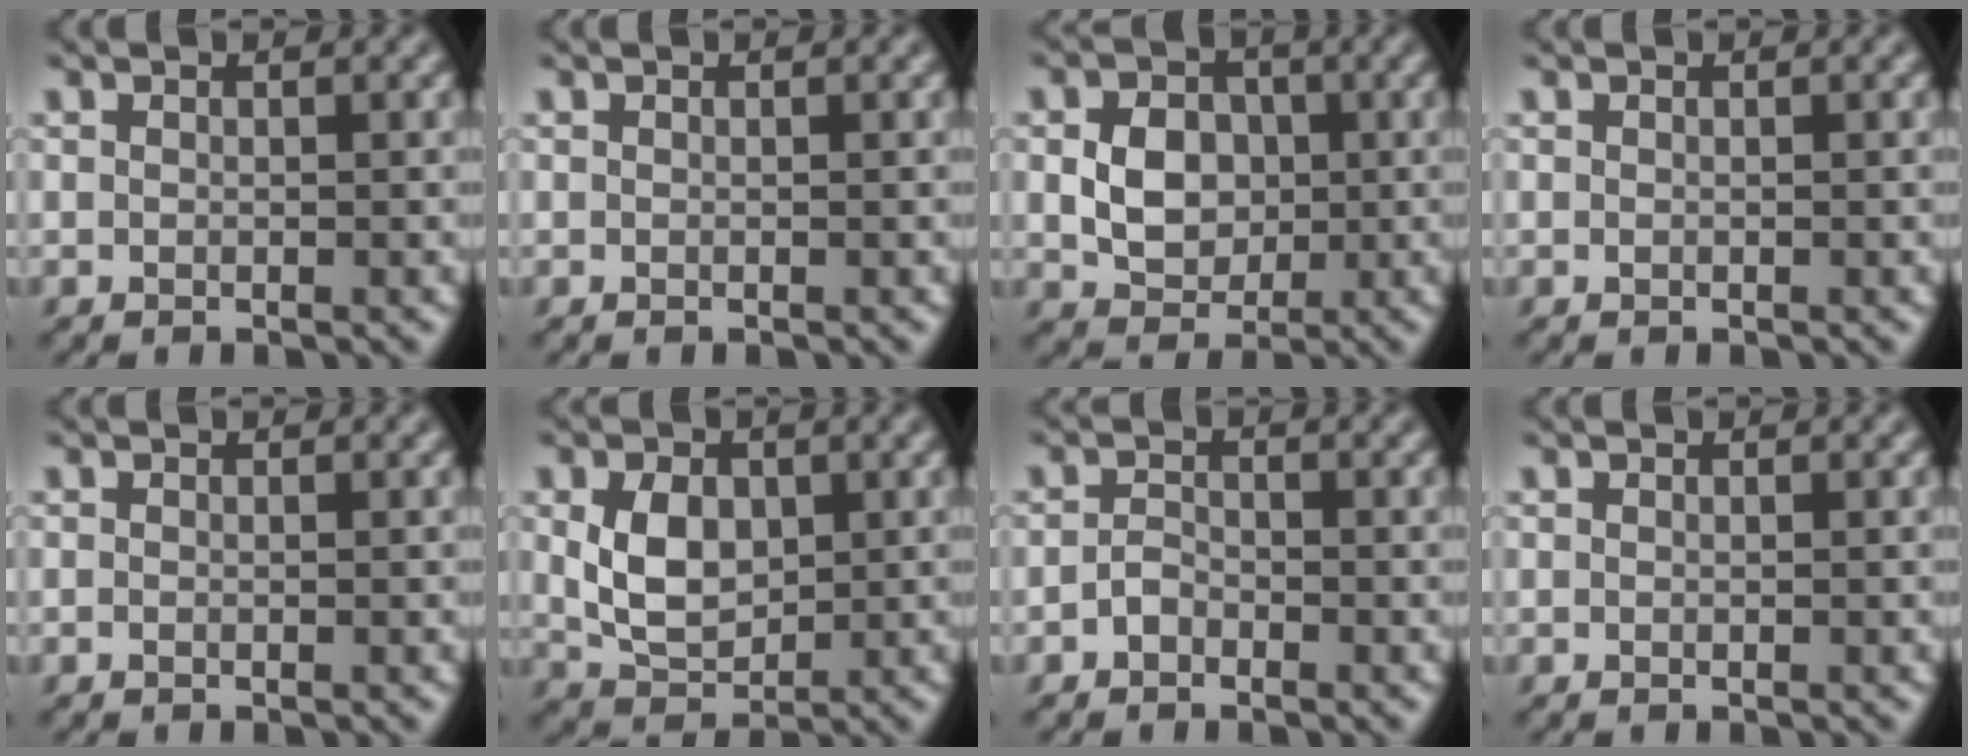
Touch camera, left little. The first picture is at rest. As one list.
[{"total": 0.0}, {"total": 4.5, "force": [-0.1, 3.6, 2.7], "torque": [-0.055, 0.001, -0.003]}, {"total": 0.0}, {"total": 0.0}, {"total": 4.5, "force": [0.5, 3.2, 3.2], "torque": [-0.076, -0.002, 0.011]}, {"total": 1.4, "force": [-0.9, 0.9, 0.6], "torque": [-0.013, 0.004, -0.021]}, {"total": 0.0}]